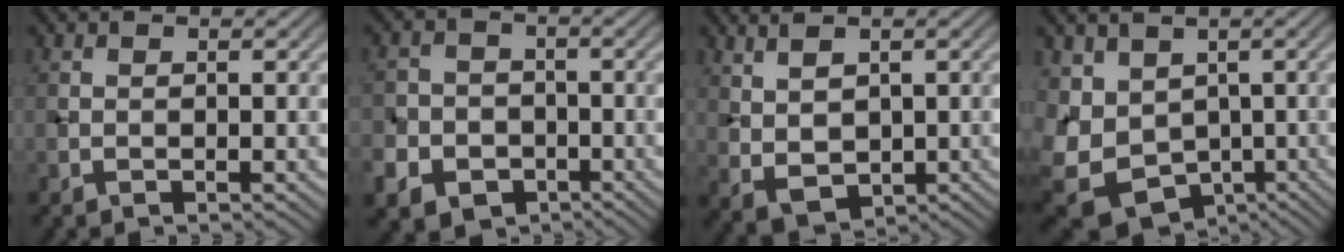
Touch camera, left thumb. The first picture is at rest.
{"total": 8.5, "force": [-4.1, 7.1, 1.9], "torque": [-0.060, -0.031, -0.087]}
{"total": 4.3, "force": [1.4, 2.4, 3.3], "torque": [-0.075, -0.003, 0.035]}
{"total": 10.1, "force": [-1.0, 8.3, 5.7], "torque": [-0.146, -0.022, 0.004]}